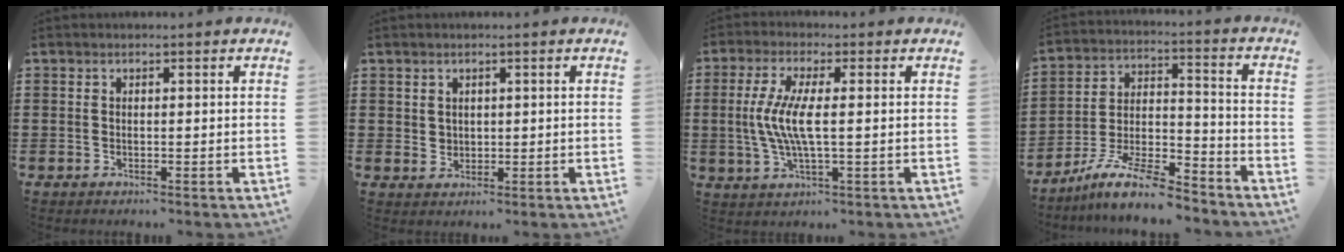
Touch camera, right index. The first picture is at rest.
{"total": 1.8, "force": [1.1, 1.5, 0.2], "torque": [-0.009, 0.007, 0.021]}
{"total": 6.8, "force": [-0.2, 1.6, 6.6], "torque": [-0.148, -0.009, -0.014]}
{"total": 10.3, "force": [-8.8, 1.7, 5.0], "torque": [-0.098, 0.019, -0.173]}